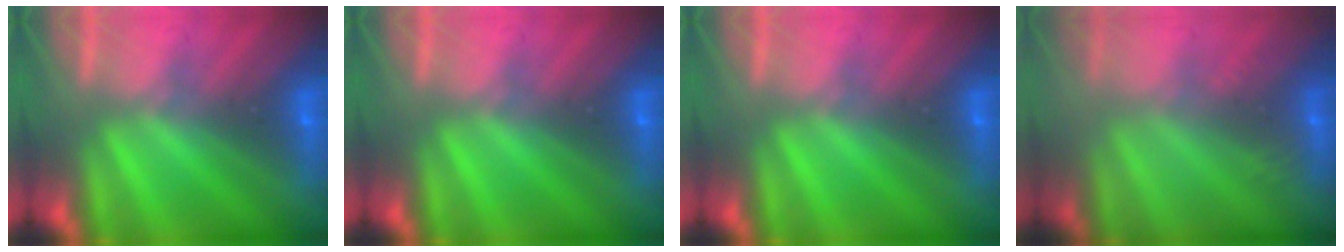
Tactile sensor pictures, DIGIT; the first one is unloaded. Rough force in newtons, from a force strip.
{"total": 0.0}
{"total": 0.0}
{"total": 2.4}